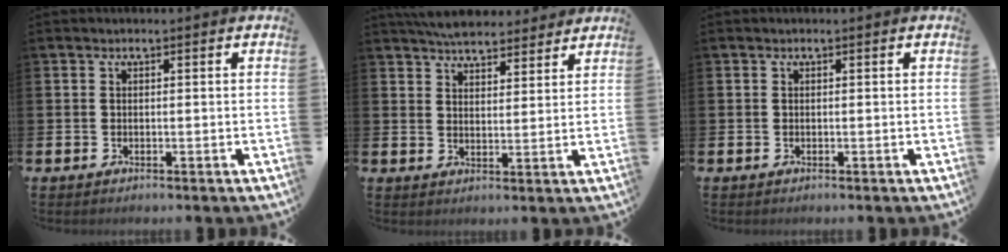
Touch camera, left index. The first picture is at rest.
{"total": 5.5, "force": [5.4, 1.1, 0.7], "torque": [-0.013, -0.028, 0.095]}
{"total": 0.0}